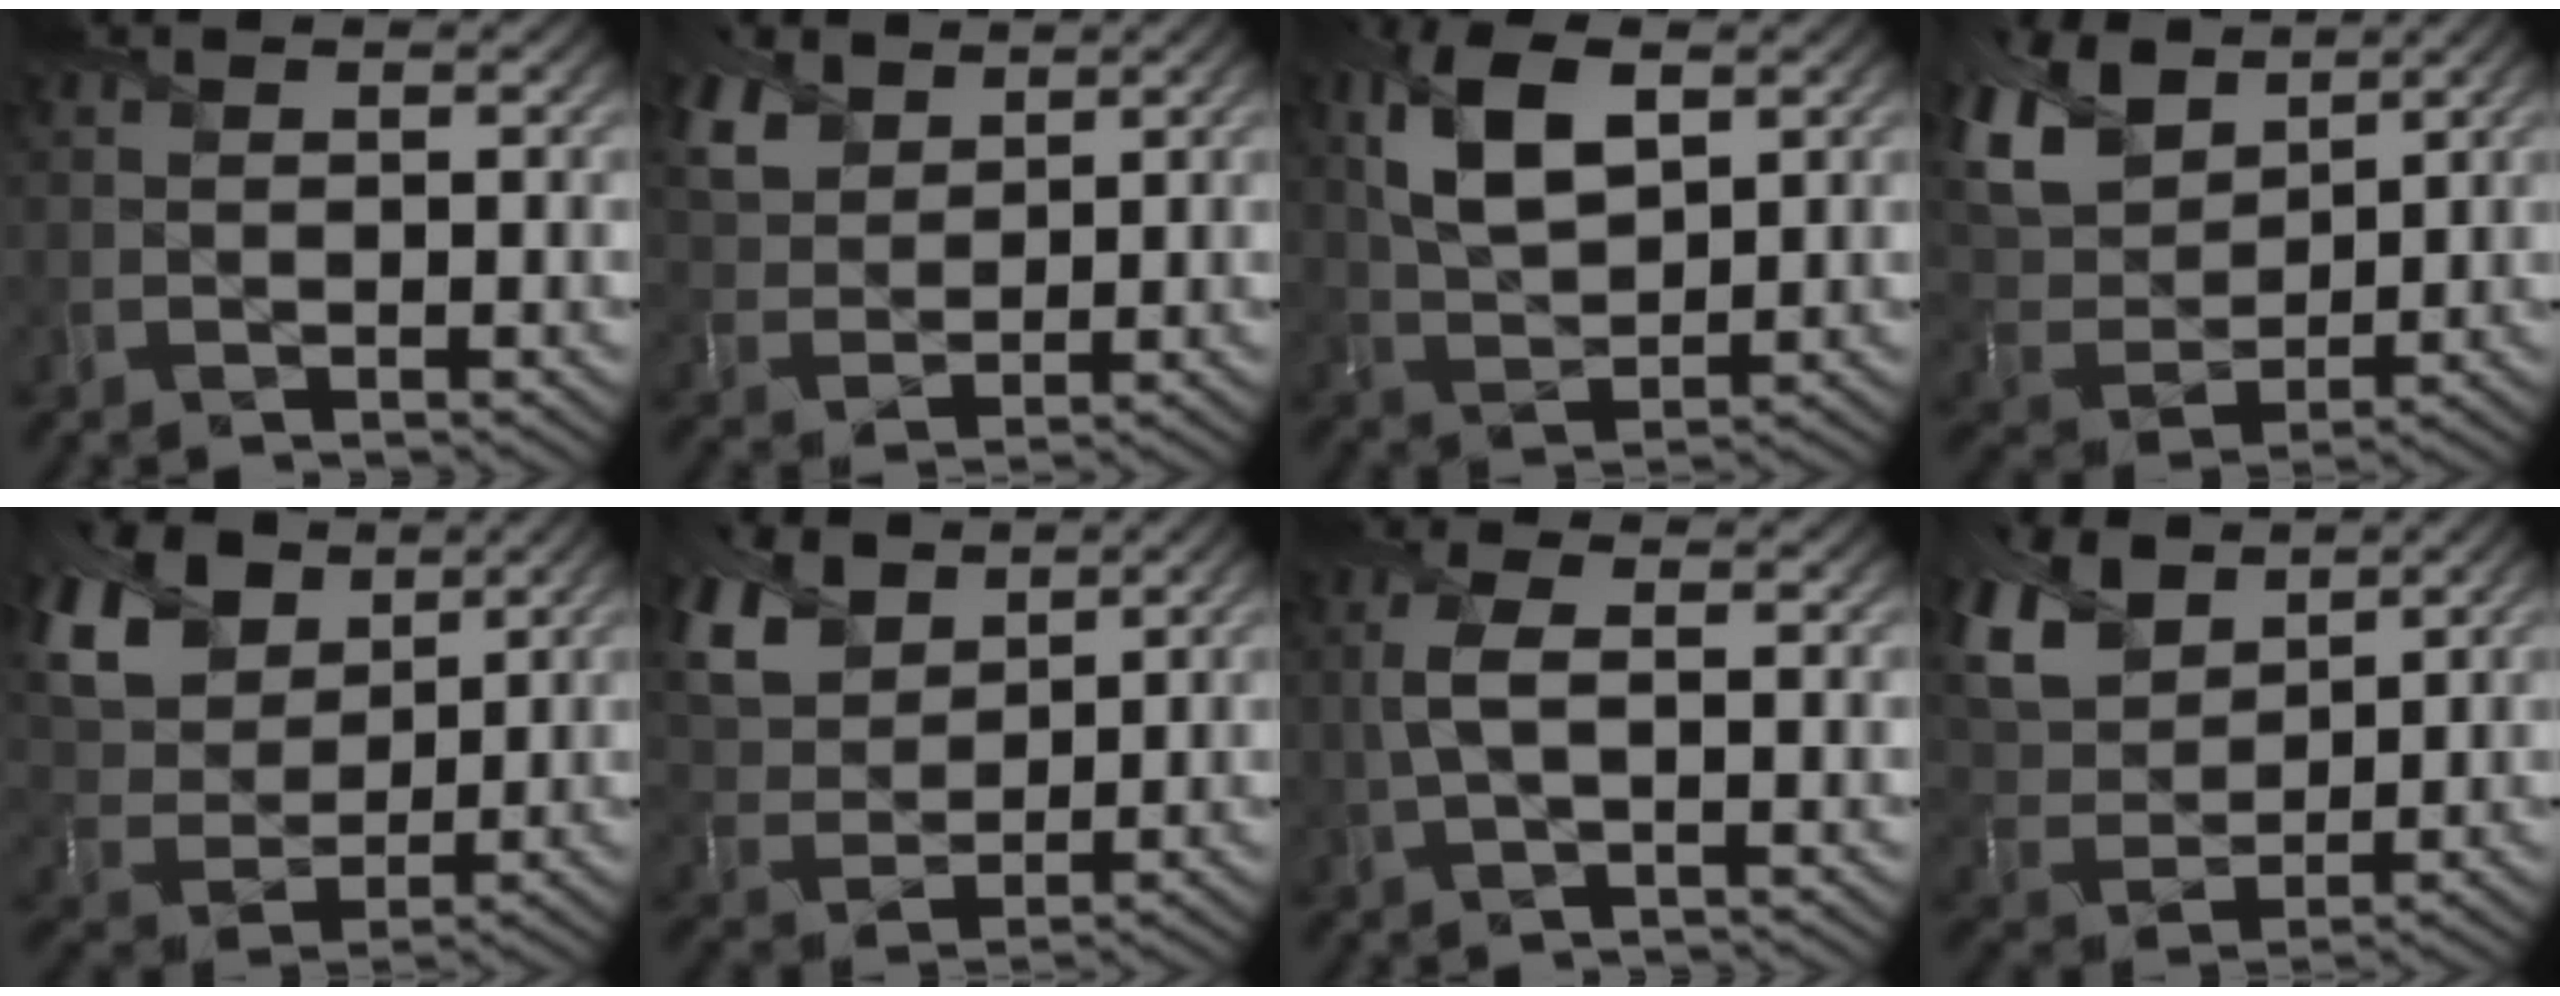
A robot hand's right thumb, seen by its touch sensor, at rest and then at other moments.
{"total": 6.5, "force": [4.0, 4.0, 3.2], "torque": [-0.103, 0.004, 0.083]}
{"total": 9.5, "force": [3.4, 4.9, 7.4], "torque": [-0.172, 0.008, 0.065]}
{"total": 13.0, "force": [6.9, 7.9, 7.7], "torque": [-0.228, 0.033, 0.125]}
{"total": 14.4, "force": [7.3, 9.4, 8.0], "torque": [-0.241, 0.037, 0.127]}
{"total": 10.3, "force": [5.9, 6.3, 5.7], "torque": [-0.175, 0.018, 0.108]}
{"total": 3.8, "force": [0.1, 1.3, 3.6], "torque": [-0.091, 0.006, -0.001]}
{"total": 11.6, "force": [6.5, 6.9, 6.6], "torque": [-0.198, 0.023, 0.121]}